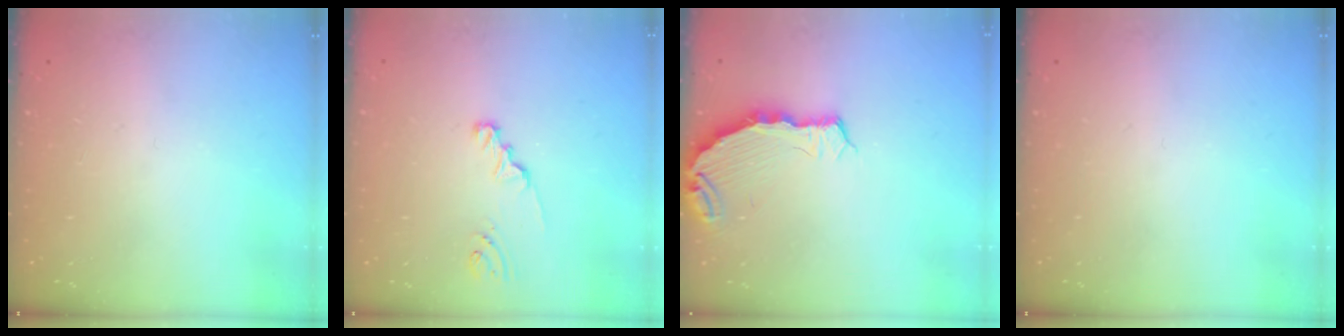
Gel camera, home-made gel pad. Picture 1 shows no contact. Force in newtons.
{"total": 2.2, "press": 2.2, "slide": 0.2}
{"total": 7.1, "press": 6.2, "slide": 3.6}
{"total": 0.0}